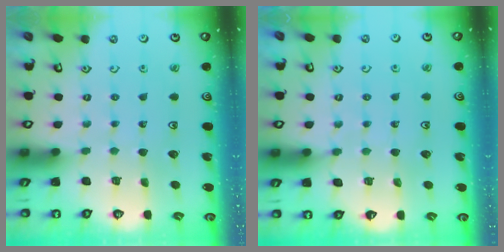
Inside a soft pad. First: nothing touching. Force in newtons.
{"total": 6.0, "press": 5.9, "slide": 1.3}